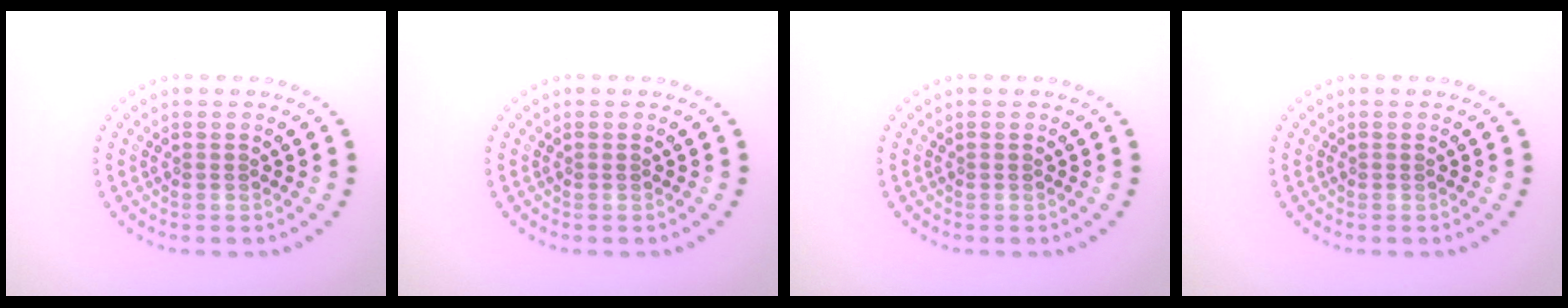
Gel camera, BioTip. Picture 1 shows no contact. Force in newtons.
{"total": 0.0}
{"total": 0.0}
{"total": 0.0}